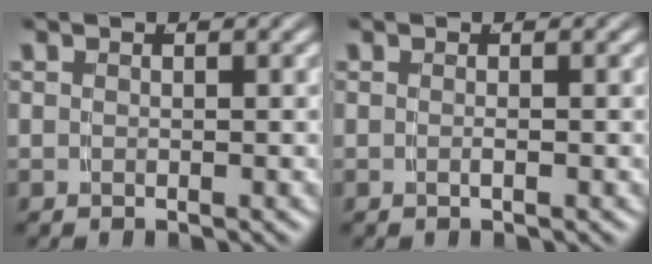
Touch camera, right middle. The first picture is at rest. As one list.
[{"total": 0.6, "force": [-0.3, -0.4, 0.4], "torque": [-0.008, -0.002, -0.003]}]